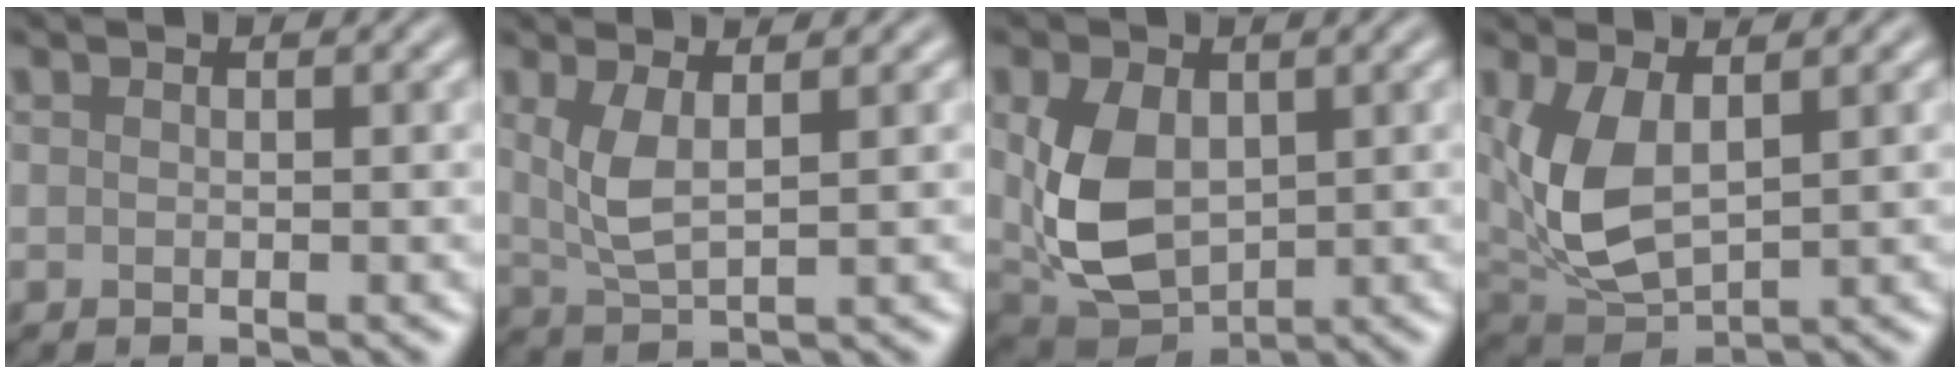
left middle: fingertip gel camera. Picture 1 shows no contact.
{"total": 3.1, "force": [1.1, 1.0, 2.7], "torque": [-0.064, -0.003, 0.025]}
{"total": 7.3, "force": [0.7, 4.8, 5.4], "torque": [-0.123, -0.006, 0.020]}
{"total": 6.4, "force": [1.2, 3.3, 5.3], "torque": [-0.132, -0.008, 0.031]}